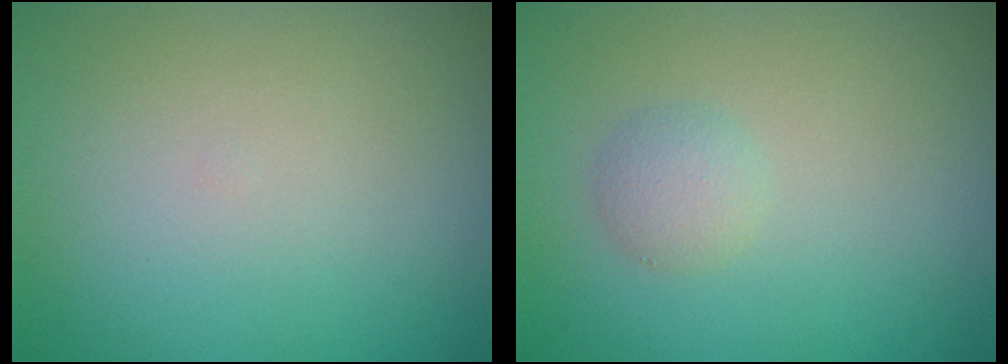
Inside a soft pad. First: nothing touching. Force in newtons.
{"total": 1.5, "press": 1.5, "slide": 0.0}